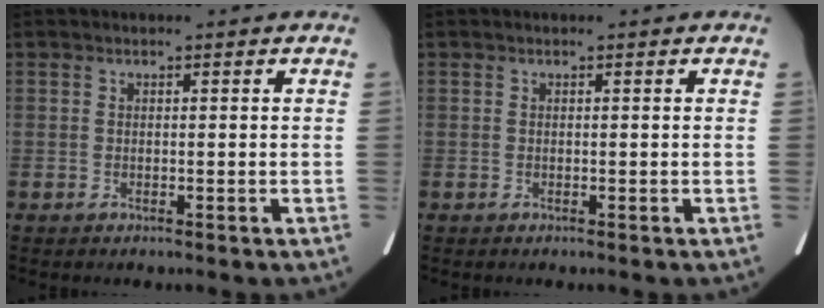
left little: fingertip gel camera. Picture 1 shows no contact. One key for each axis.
{"total": 0.0}